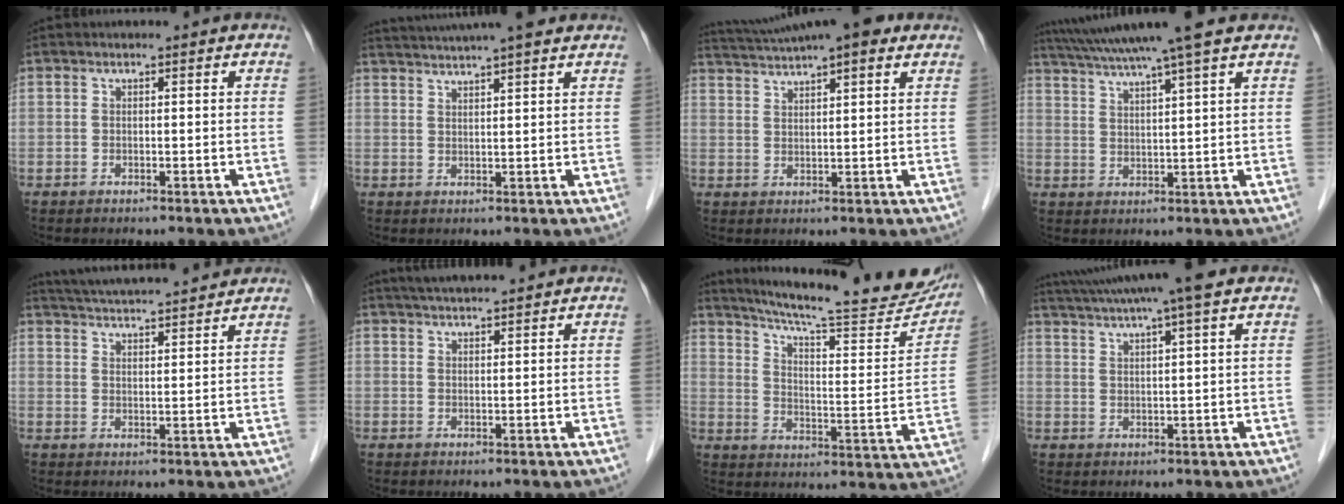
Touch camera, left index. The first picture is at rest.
{"total": 13.2, "force": [11.6, 0.6, 6.3], "torque": [-0.111, 0.034, 0.163]}
{"total": 12.3, "force": [10.1, 1.4, 6.8], "torque": [-0.118, 0.032, 0.148]}
{"total": 12.4, "force": [10.3, -1.2, 6.9], "torque": [-0.125, 0.023, 0.151]}
{"total": 17.9, "force": [16.4, 0.8, 7.1], "torque": [-0.129, 0.023, 0.242]}
{"total": 7.0, "force": [6.3, 0.4, 3.1], "torque": [-0.050, 0.032, 0.095]}
{"total": 27.1, "force": [23.5, 3.6, 13.0], "torque": [-0.196, -0.053, 0.303]}
{"total": 11.8, "force": [9.9, -1.1, 6.3], "torque": [-0.116, 0.024, 0.142]}